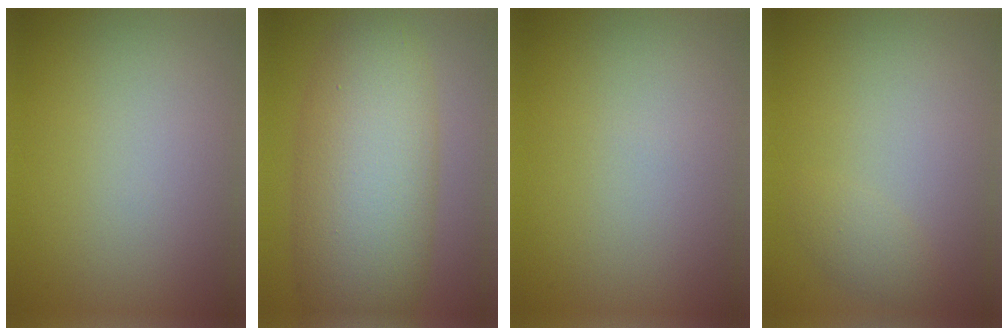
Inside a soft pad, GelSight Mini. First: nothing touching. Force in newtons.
{"total": 10.2, "press": 10.2, "slide": 0.1}
{"total": 0.0}
{"total": 1.2, "press": 1.2, "slide": 0.1}